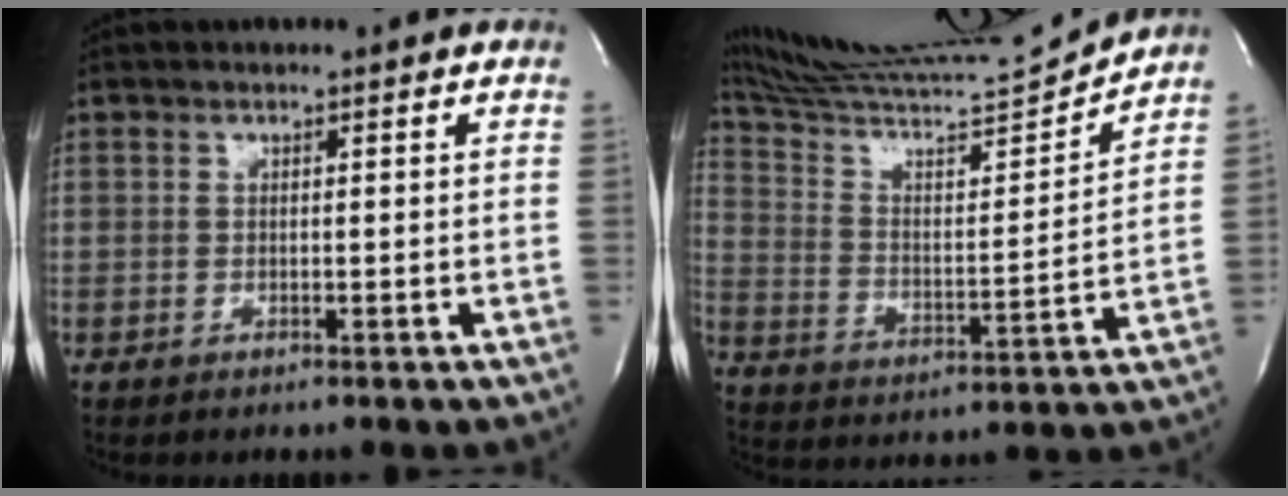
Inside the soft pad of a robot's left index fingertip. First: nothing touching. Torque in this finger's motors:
{"motor_torque": [-0.16, -0.25, 0.00, 0.04]}